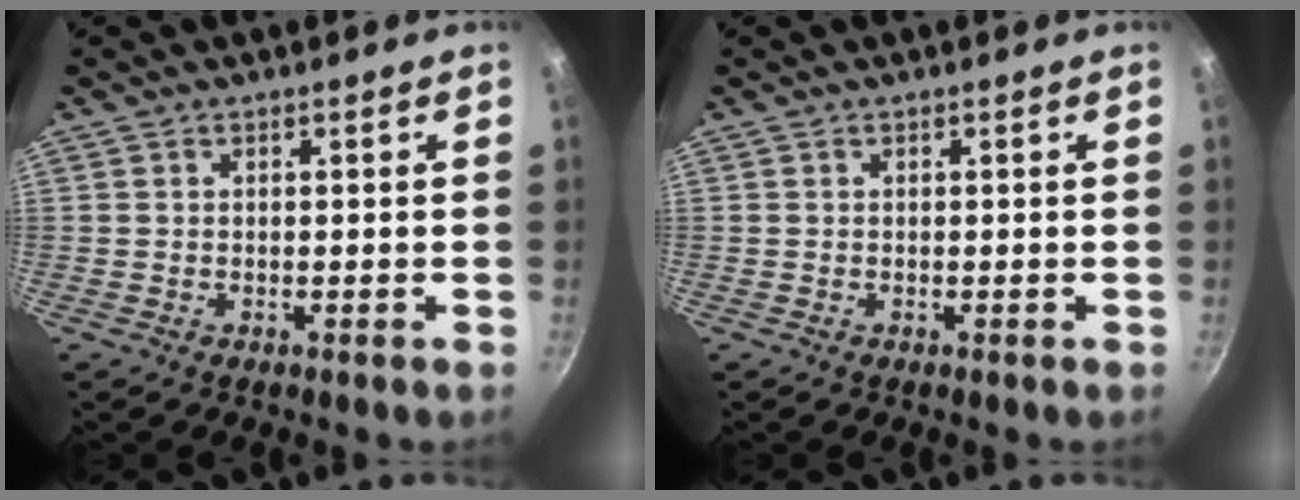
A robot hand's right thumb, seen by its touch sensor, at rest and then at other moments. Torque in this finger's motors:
{"motor_torque": [0.00, 0.00, 0.00, 0.00, 0.00]}